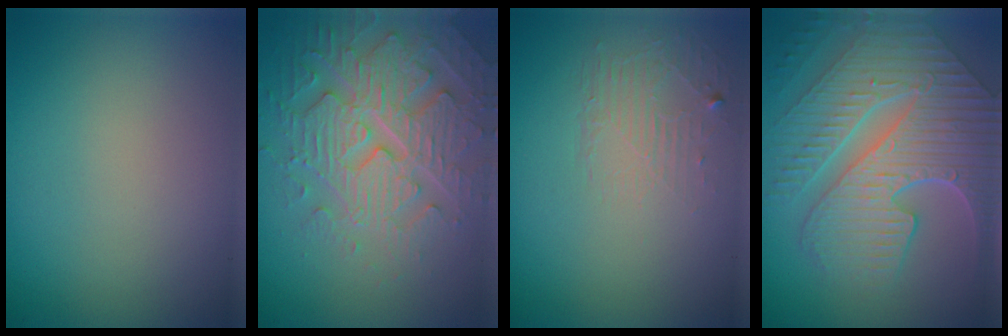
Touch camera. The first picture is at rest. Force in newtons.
{"total": 5.2, "press": 5.0, "slide": 1.4}
{"total": 1.8, "press": 0.4, "slide": 1.8}
{"total": 10.1, "press": 6.9, "slide": 7.4}